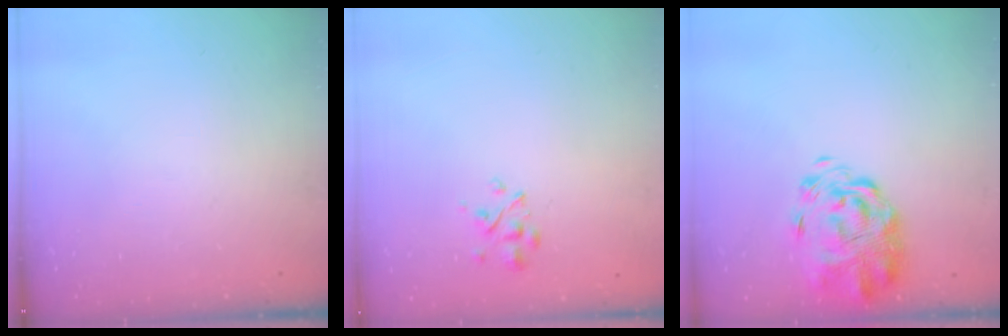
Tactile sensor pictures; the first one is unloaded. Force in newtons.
{"total": 2.3, "press": 2.2, "slide": 0.9}
{"total": 3.8, "press": 3.5, "slide": 1.6}